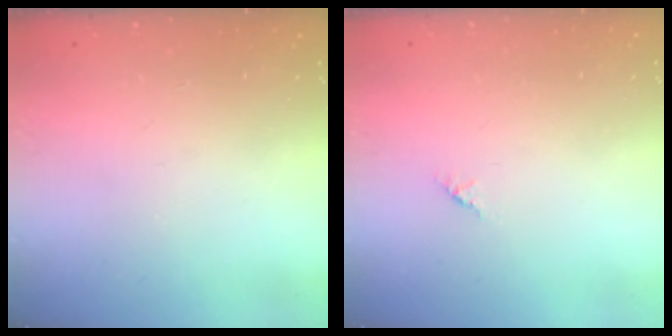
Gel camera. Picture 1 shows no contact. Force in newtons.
{"total": 1.2, "press": 1.2, "slide": 0.3}